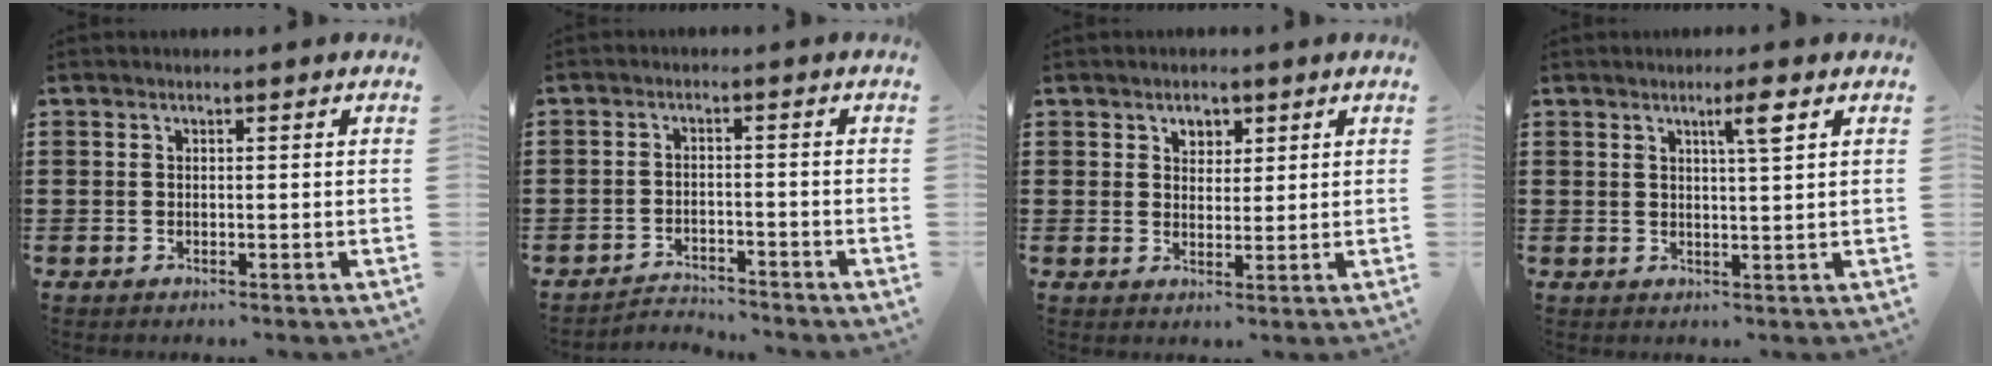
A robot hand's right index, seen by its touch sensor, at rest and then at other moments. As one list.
[{"total": 2.8, "force": [-2.8, 0.3, -0.1], "torque": [-0.008, -0.002, -0.061]}, {"total": 2.5, "force": [1.5, 1.9, 0.8], "torque": [-0.017, 0.006, 0.023]}, {"total": 3.3, "force": [1.7, -0.1, 2.8], "torque": [-0.045, -0.009, 0.024]}]